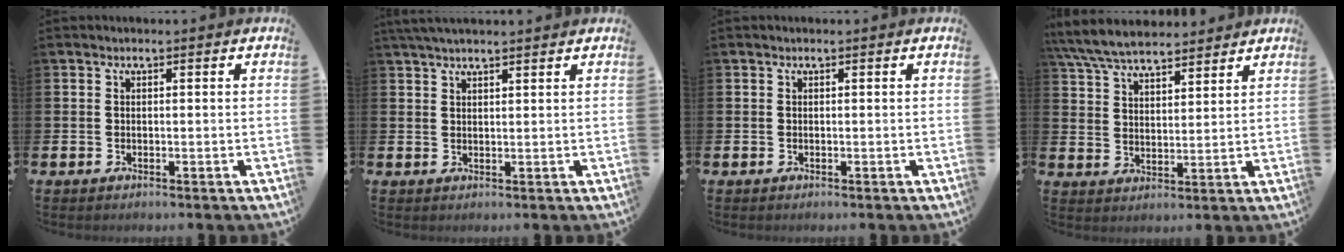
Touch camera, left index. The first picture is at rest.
{"total": 2.9, "force": [2.6, 0.4, 1.2], "torque": [-0.022, -0.004, 0.047]}
{"total": 0.0}
{"total": 7.0, "force": [6.6, 1.5, 1.9], "torque": [-0.061, -0.025, 0.122]}